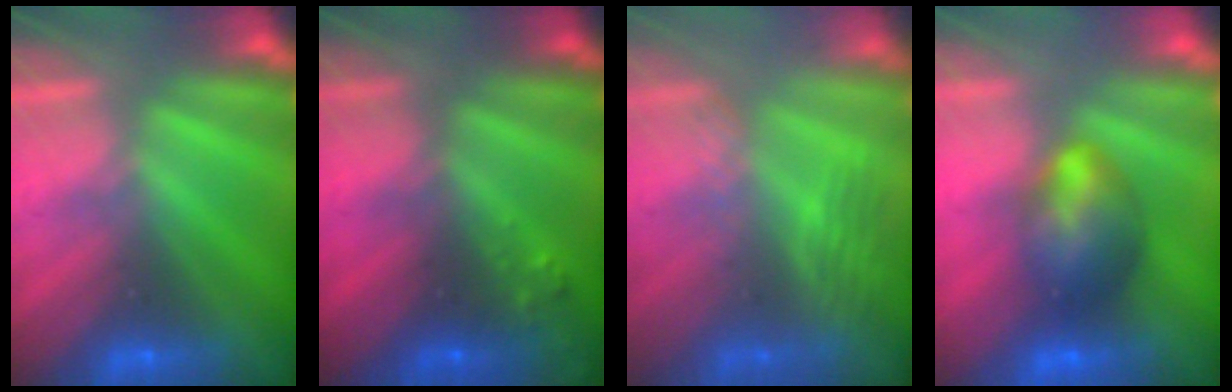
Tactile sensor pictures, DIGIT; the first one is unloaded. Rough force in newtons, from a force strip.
{"total": 7.7}
{"total": 2.7}
{"total": 7.0}